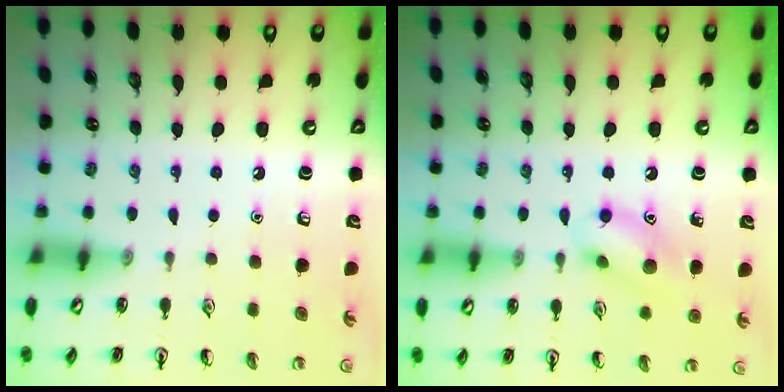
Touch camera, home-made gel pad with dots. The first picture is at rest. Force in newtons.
{"total": 10.5, "press": 10.5, "slide": 0.6}